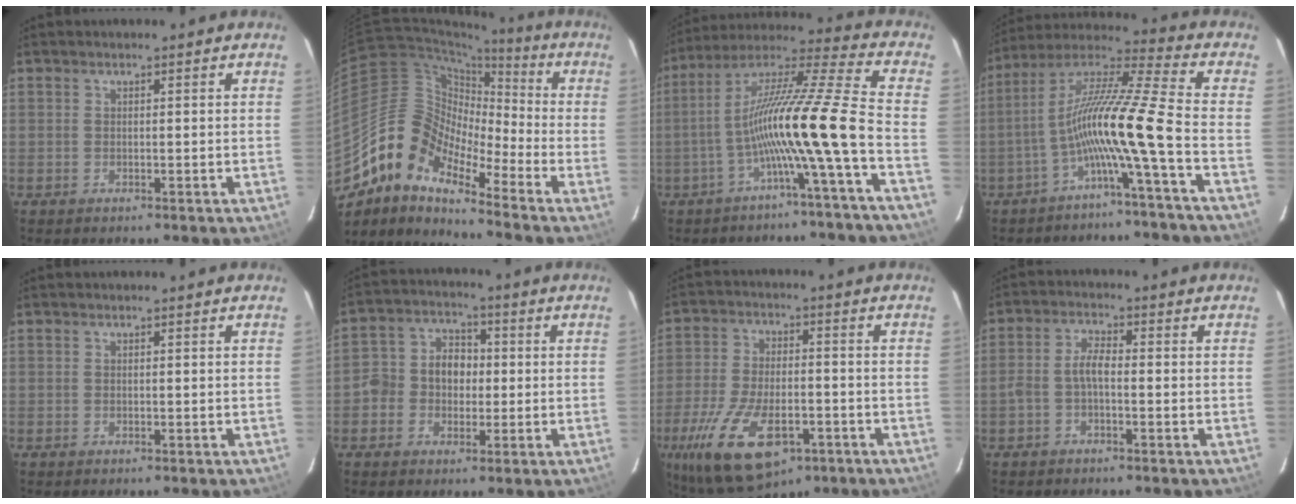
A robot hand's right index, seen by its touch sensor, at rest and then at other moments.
{"total": 13.0, "force": [-9.5, 5.6, 6.8], "torque": [-0.107, 0.013, -0.204]}
{"total": 15.9, "force": [-5.9, -1.5, 14.6], "torque": [-0.247, -0.004, -0.112]}
{"total": 13.4, "force": [-5.3, -1.3, 12.2], "torque": [-0.221, 0.008, -0.105]}
{"total": 0.0}
{"total": 7.5, "force": [-1.1, 6.6, 3.3], "torque": [-0.067, 0.023, -0.023]}
{"total": 18.0, "force": [-8.8, 8.4, 13.3], "torque": [-0.287, -0.041, -0.146]}
{"total": 3.5, "force": [-1.2, 1.2, 3.0], "torque": [-0.072, 0.013, -0.026]}